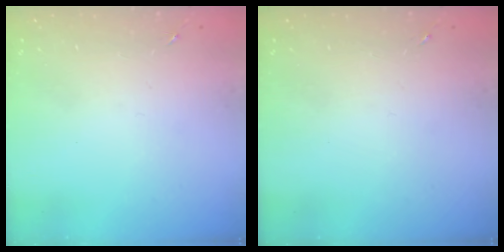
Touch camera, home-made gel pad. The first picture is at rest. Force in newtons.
{"total": 0.0}